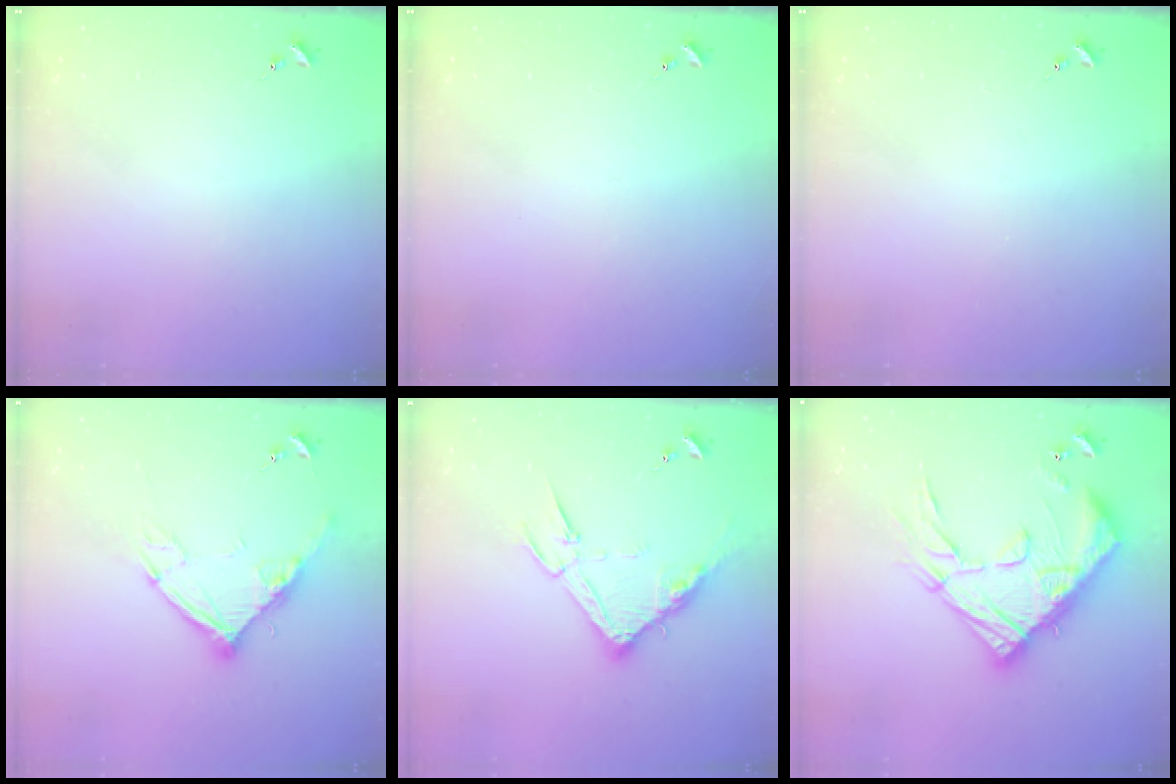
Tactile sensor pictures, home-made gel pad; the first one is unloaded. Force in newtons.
{"total": 0.0}
{"total": 0.0}
{"total": 12.9, "press": 12.8, "slide": 1.3}
{"total": 13.9, "press": 13.8, "slide": 0.9}
{"total": 24.5, "press": 24.4, "slide": 2.2}